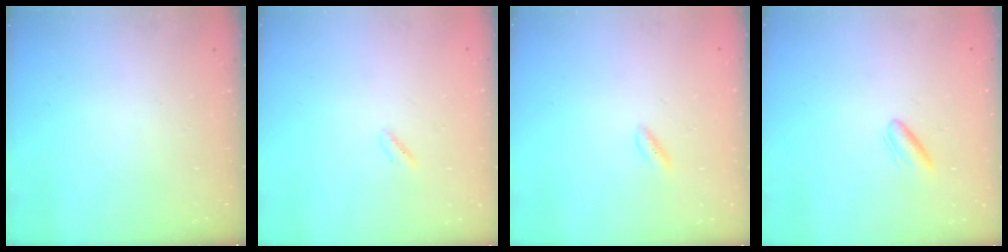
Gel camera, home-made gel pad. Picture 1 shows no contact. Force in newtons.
{"total": 0.7, "press": 0.2, "slide": 0.7}
{"total": 1.6, "press": 1.3, "slide": 0.8}
{"total": 4.0, "press": 3.7, "slide": 1.5}